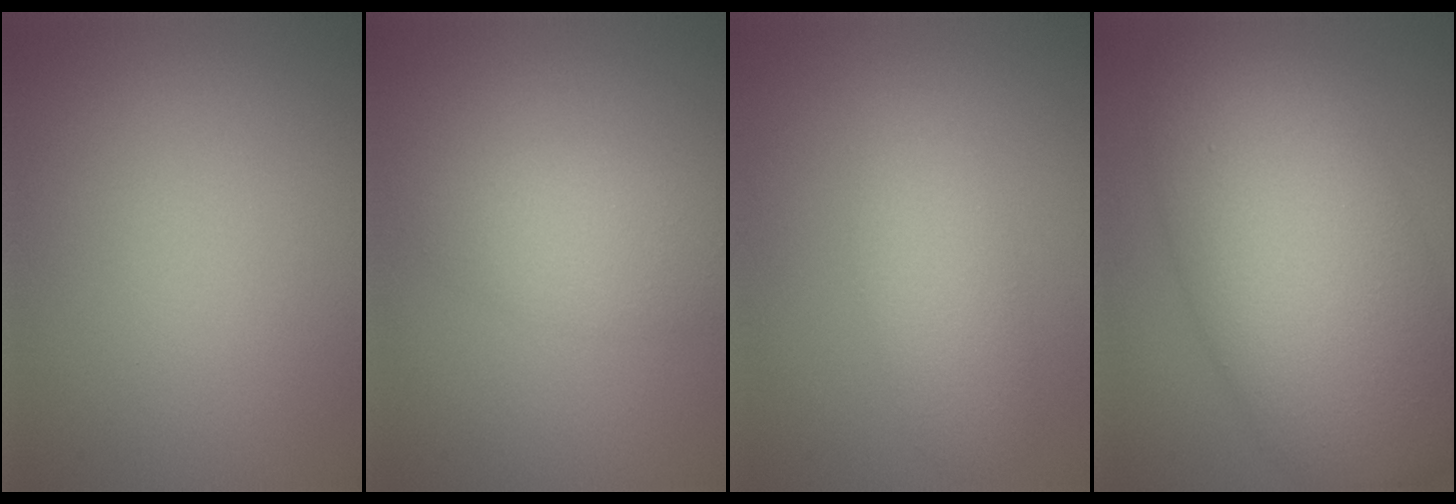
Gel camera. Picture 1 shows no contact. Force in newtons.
{"total": 3.0, "press": 3.0, "slide": 0.2}
{"total": 2.9, "press": 2.9, "slide": 0.1}
{"total": 12.2, "press": 12.2, "slide": 0.4}